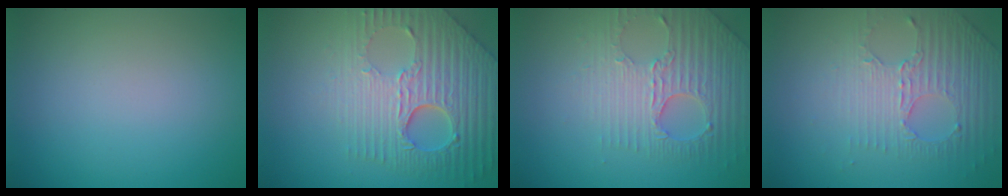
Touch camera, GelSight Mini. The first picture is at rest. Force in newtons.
{"total": 8.4, "press": 6.1, "slide": 5.8}
{"total": 3.9, "press": 3.8, "slide": 1.1}
{"total": 4.6, "press": 3.0, "slide": 3.4}